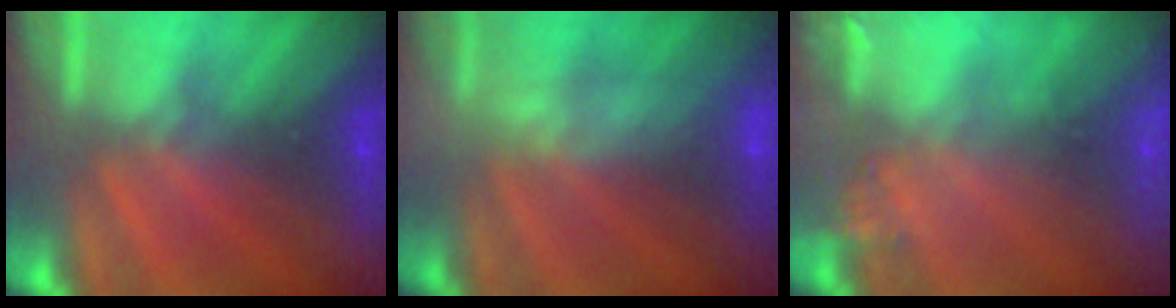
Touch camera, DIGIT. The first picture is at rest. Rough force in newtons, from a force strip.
{"total": 2.6}
{"total": 8.7}